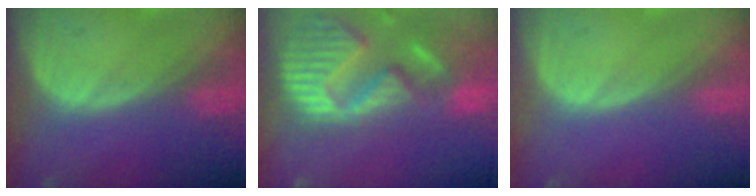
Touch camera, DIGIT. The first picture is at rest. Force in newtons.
{"total": 14.3, "press": 11.9, "slide": 7.9}
{"total": 0.0}